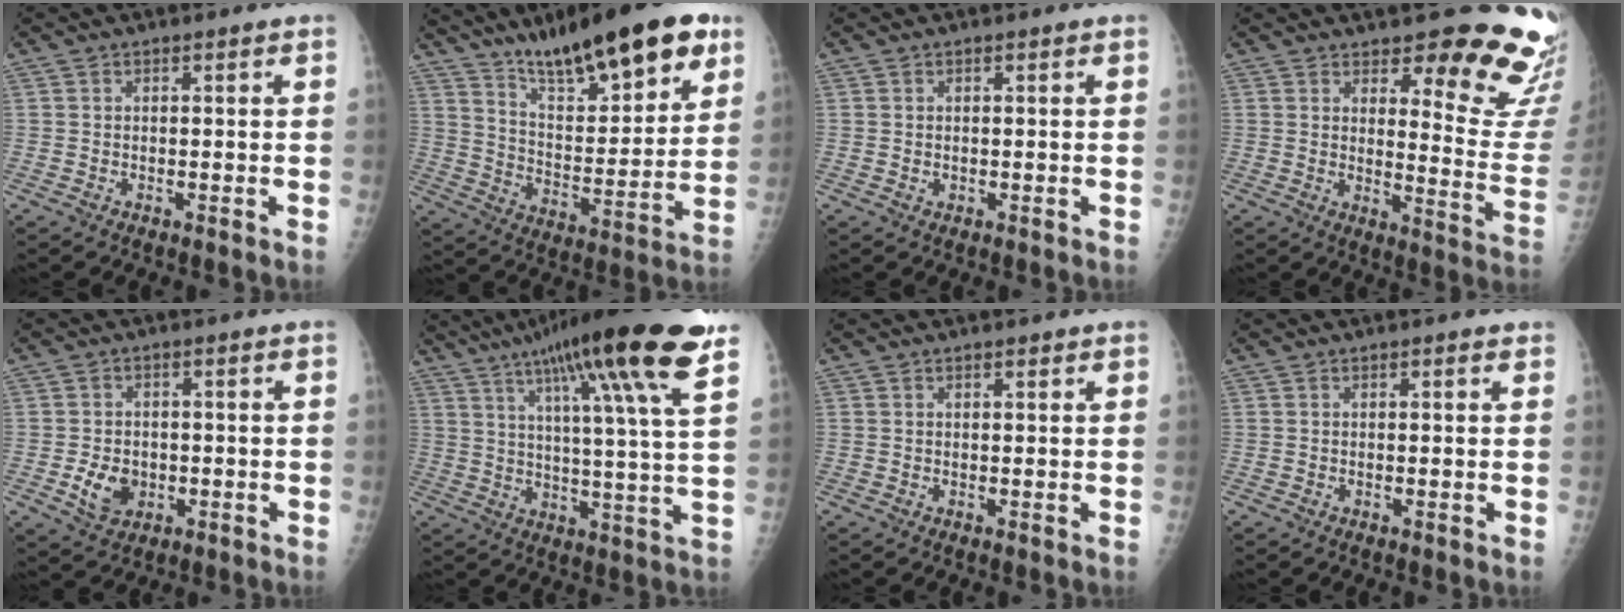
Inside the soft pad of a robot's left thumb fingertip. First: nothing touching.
{"total": 23.3, "force": [15.2, 6.5, 16.4], "torque": [-0.219, -0.060, 0.247]}
{"total": 0.8, "force": [0.3, 0.6, 0.5], "torque": [-0.004, -0.001, 0.006]}
{"total": 17.6, "force": [13.8, 4.8, 9.7], "torque": [-0.072, -0.125, 0.162]}
{"total": 5.6, "force": [-1.2, 4.3, 3.4], "torque": [-0.046, 0.000, -0.014]}
{"total": 23.1, "force": [14.1, 1.9, 18.1], "torque": [-0.272, -0.037, 0.207]}
{"total": 1.1, "force": [0.8, 0.4, 0.6], "torque": [-0.007, -0.004, 0.011]}
{"total": 1.1, "force": [0.7, 0.4, 0.8], "torque": [-0.010, -0.002, 0.008]}